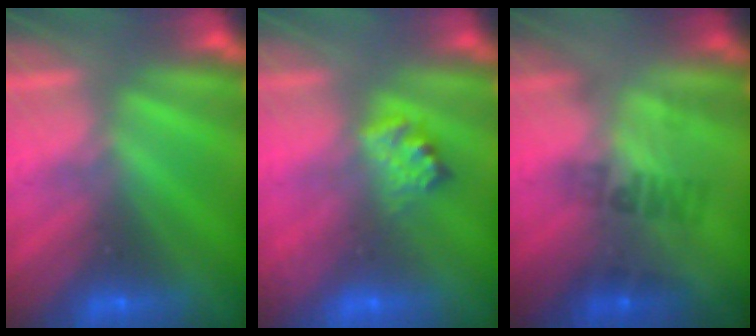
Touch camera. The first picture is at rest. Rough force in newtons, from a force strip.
{"total": 2.3}
{"total": 2.3}